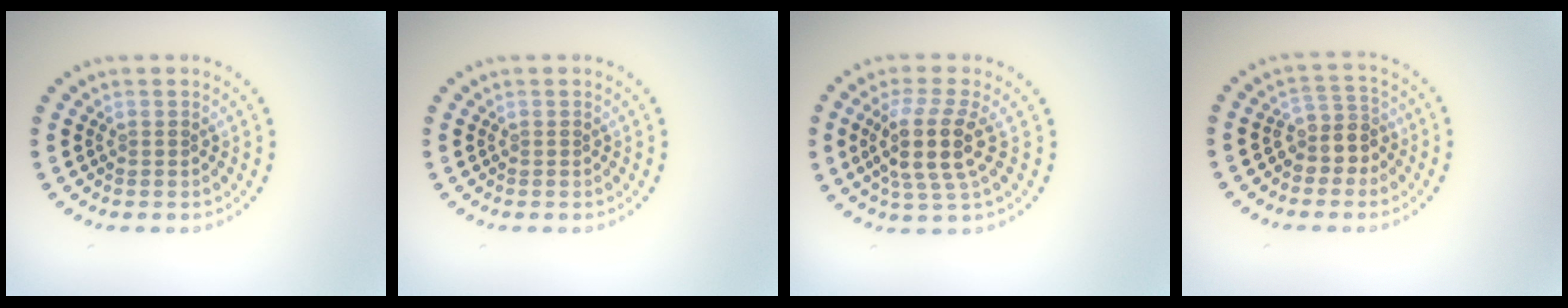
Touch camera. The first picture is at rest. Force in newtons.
{"total": 0.0}
{"total": 4.4, "press": 3.6, "slide": 2.4}
{"total": 2.9, "press": 2.4, "slide": 1.6}